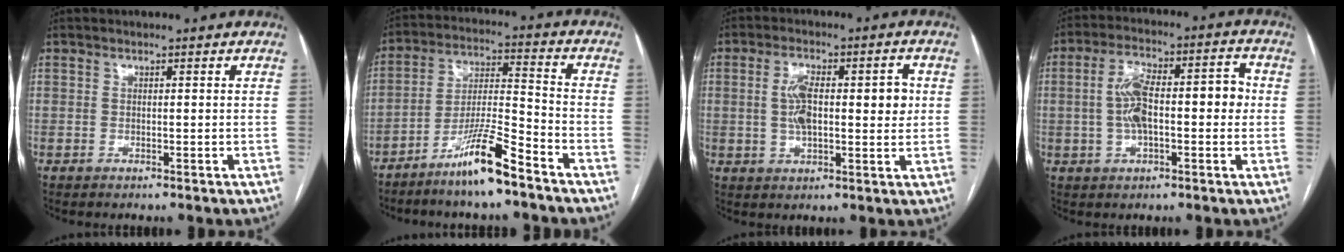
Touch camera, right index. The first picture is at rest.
{"total": 10.3, "force": [-7.5, 0.2, 7.1], "torque": [-0.136, -0.014, -0.142]}
{"total": 9.0, "force": [1.2, 3.3, 8.3], "torque": [-0.139, 0.022, 0.024]}
{"total": 10.9, "force": [0.1, 3.8, 10.2], "torque": [-0.179, 0.043, 0.005]}